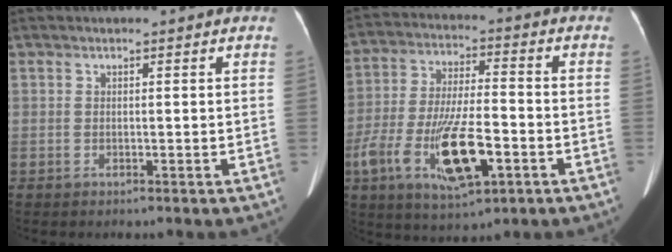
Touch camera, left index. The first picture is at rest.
{"total": 14.4, "force": [-5.3, 4.1, 12.8], "torque": [-0.256, -0.009, -0.086]}